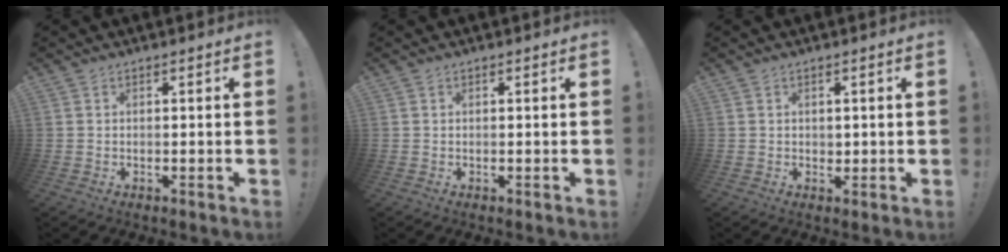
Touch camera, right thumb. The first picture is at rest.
{"total": 0.0}
{"total": 1.4, "force": [0.6, 1.3, 0.3], "torque": [0.000, 0.000, 0.009]}